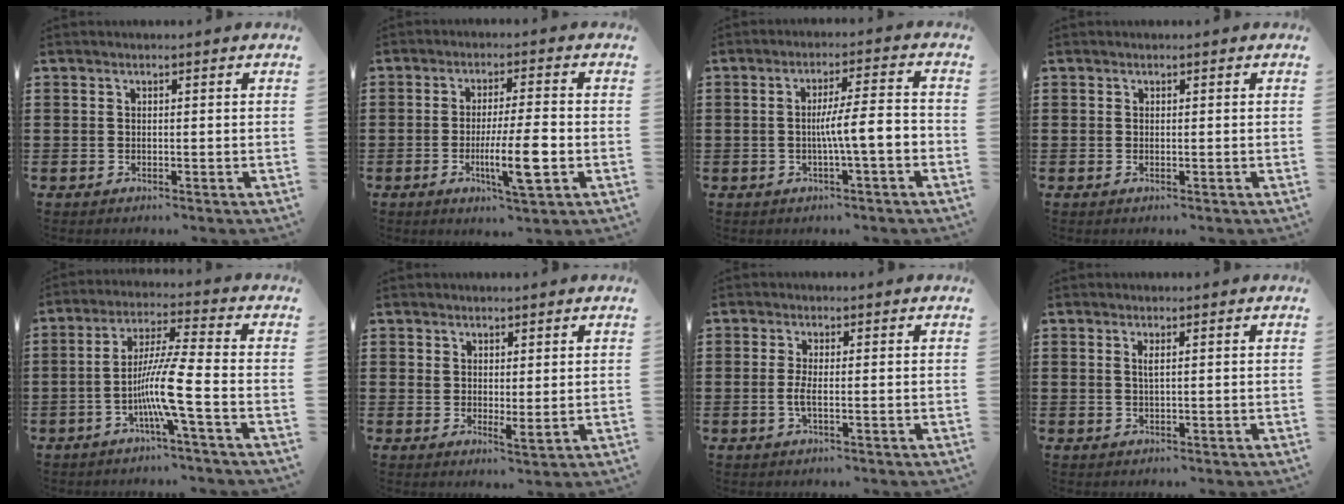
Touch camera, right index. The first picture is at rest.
{"total": 8.8, "force": [-2.4, 1.1, 8.4], "torque": [-0.155, -0.016, -0.044]}
{"total": 6.8, "force": [-1.4, 0.9, 6.6], "torque": [-0.115, 0.005, -0.029]}
{"total": 0.0}
{"total": 8.8, "force": [-3.3, -0.4, 8.2], "torque": [-0.168, -0.015, -0.069]}
{"total": 1.8, "force": [1.2, 0.7, 1.1], "torque": [-0.023, 0.003, 0.024]}
{"total": 2.4, "force": [-0.5, 0.3, 2.3], "torque": [-0.059, -0.008, -0.015]}
{"total": 1.1, "force": [0.3, 0.0, 1.0], "torque": [-0.021, 0.000, 0.005]}